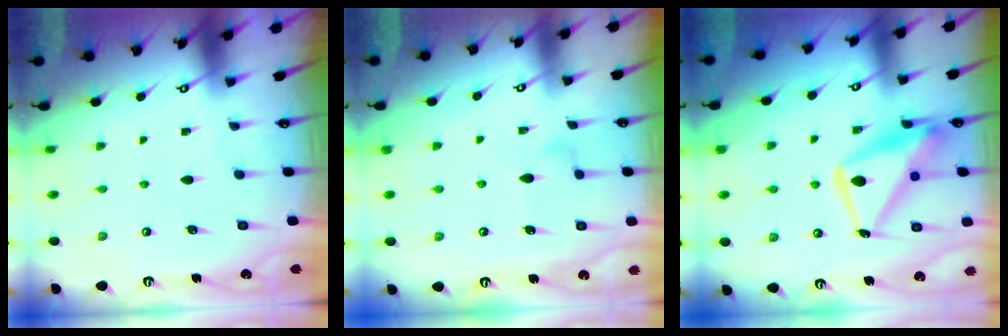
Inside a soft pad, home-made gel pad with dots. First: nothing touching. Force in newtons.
{"total": 10.3, "press": 10.3, "slide": 0.4}
{"total": 16.5, "press": 16.4, "slide": 1.5}